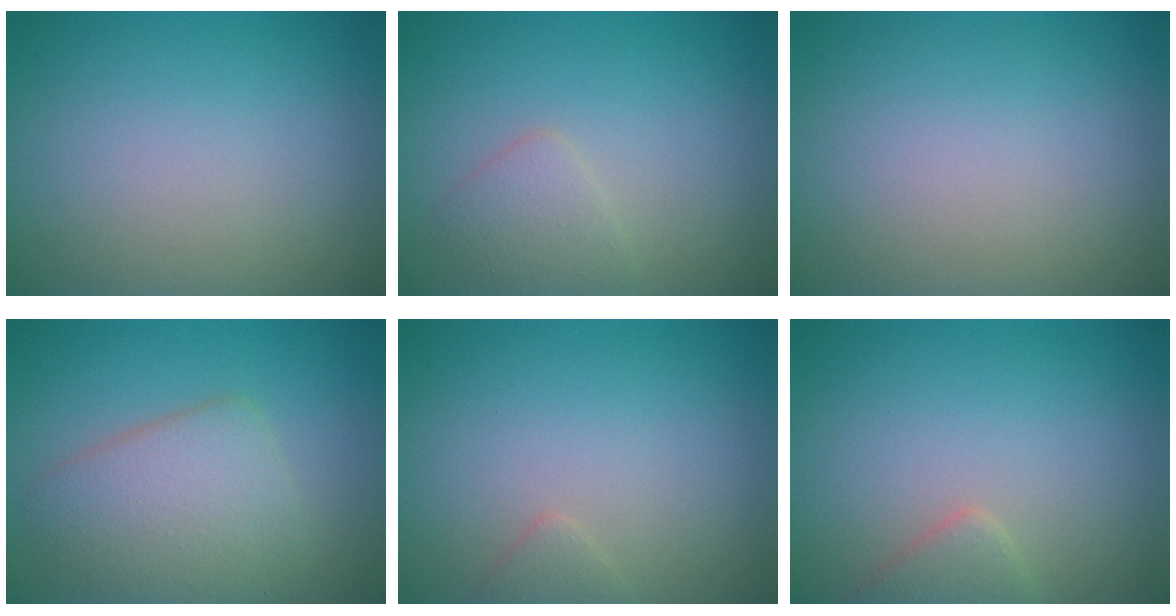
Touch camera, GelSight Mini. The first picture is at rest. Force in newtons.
{"total": 1.9, "press": 1.9, "slide": 0.2}
{"total": 0.0}
{"total": 5.3, "press": 5.2, "slide": 0.3}
{"total": 0.9, "press": 0.9, "slide": 0.1}
{"total": 1.9, "press": 1.9, "slide": 0.1}